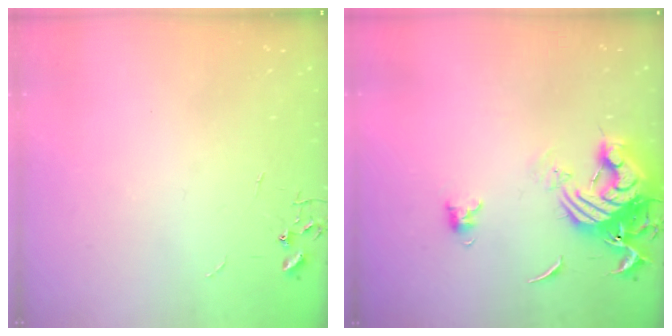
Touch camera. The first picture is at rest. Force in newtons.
{"total": 13.4, "press": 13.3, "slide": 1.7}